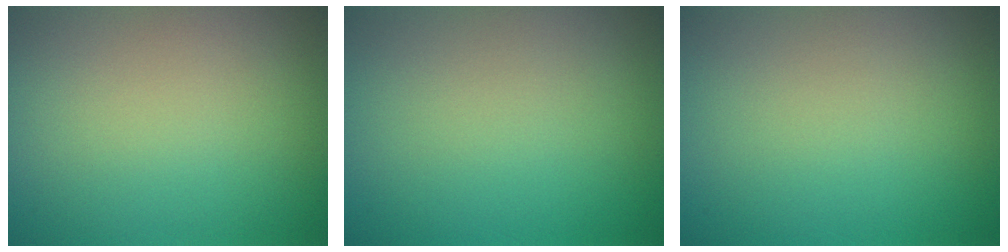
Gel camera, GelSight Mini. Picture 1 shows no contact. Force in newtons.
{"total": 0.0}
{"total": 0.0}